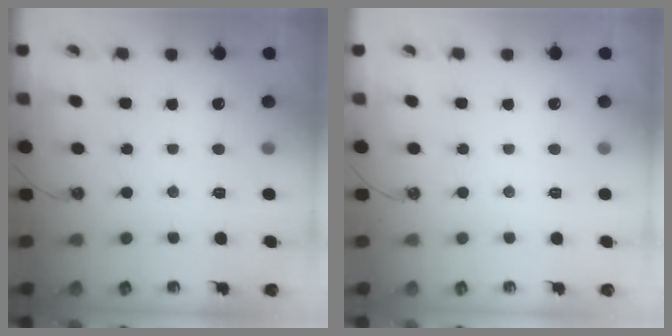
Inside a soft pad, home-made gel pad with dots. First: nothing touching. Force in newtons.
{"total": 0.0}